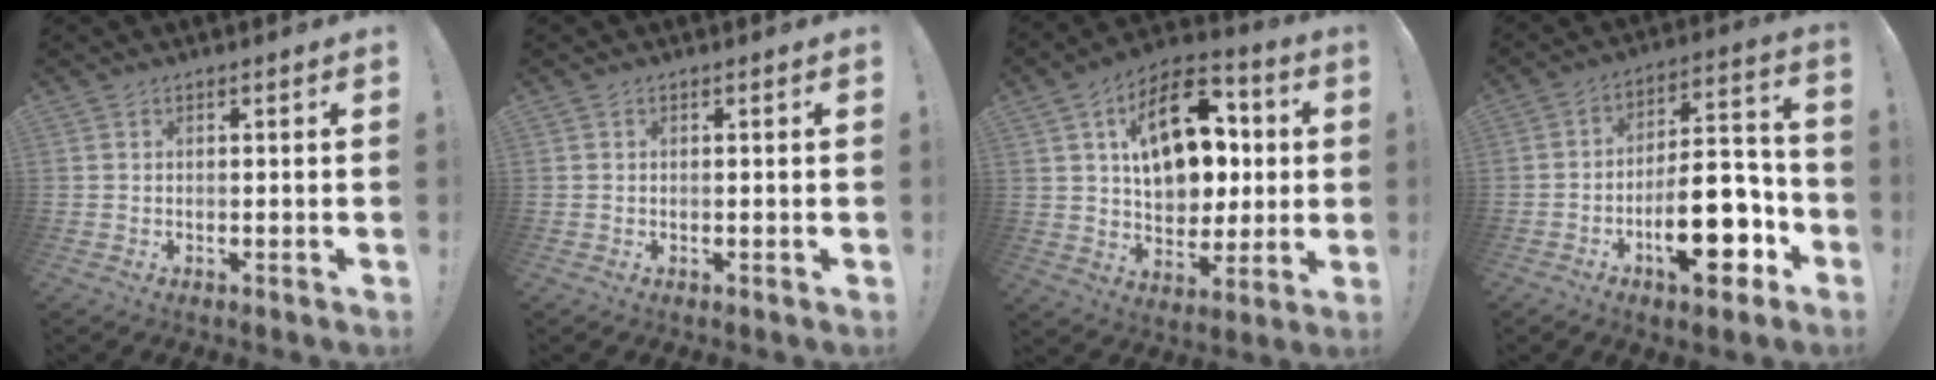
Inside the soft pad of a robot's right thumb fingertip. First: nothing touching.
{"total": 0.0}
{"total": 20.7, "force": [4.8, 13.5, 14.9], "torque": [-0.225, 0.006, 0.089]}
{"total": 20.0, "force": [-8.5, 8.7, 15.9], "torque": [-0.233, 0.060, -0.126]}